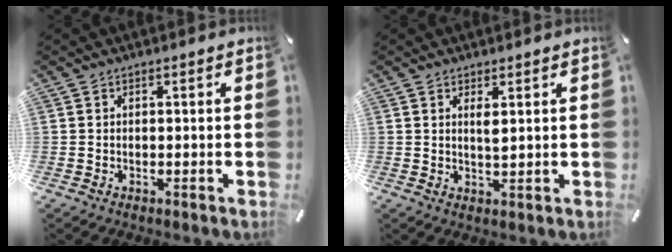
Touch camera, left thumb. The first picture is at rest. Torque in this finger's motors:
{"motor_torque": [0.64, 0.50, 0.65, -0.21, 0.07]}